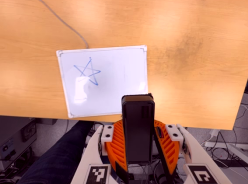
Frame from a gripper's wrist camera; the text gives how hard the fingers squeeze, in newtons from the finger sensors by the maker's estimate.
{"total": 5.9, "left": 5.9, "right": 5.9}